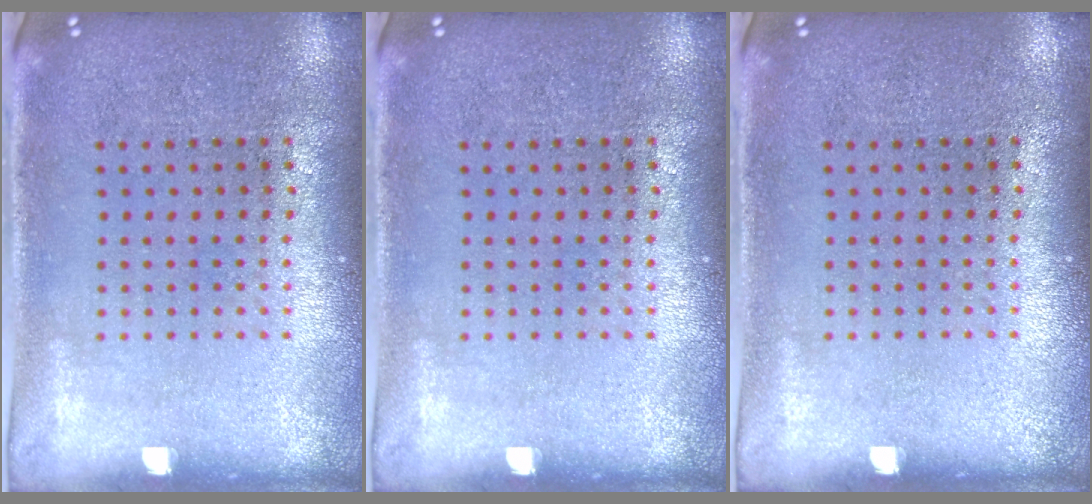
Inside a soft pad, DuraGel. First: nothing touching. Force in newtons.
{"total": 0.0}
{"total": 0.0}